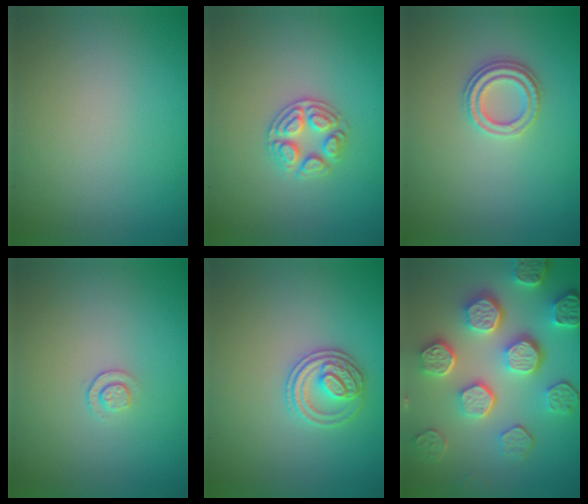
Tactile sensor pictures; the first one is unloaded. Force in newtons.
{"total": 2.6, "press": 2.5, "slide": 0.5}
{"total": 2.4, "press": 2.0, "slide": 1.3}
{"total": 0.9, "press": 0.6, "slide": 0.7}
{"total": 2.7, "press": 2.7, "slide": 0.6}
{"total": 8.5, "press": 6.2, "slide": 5.8}